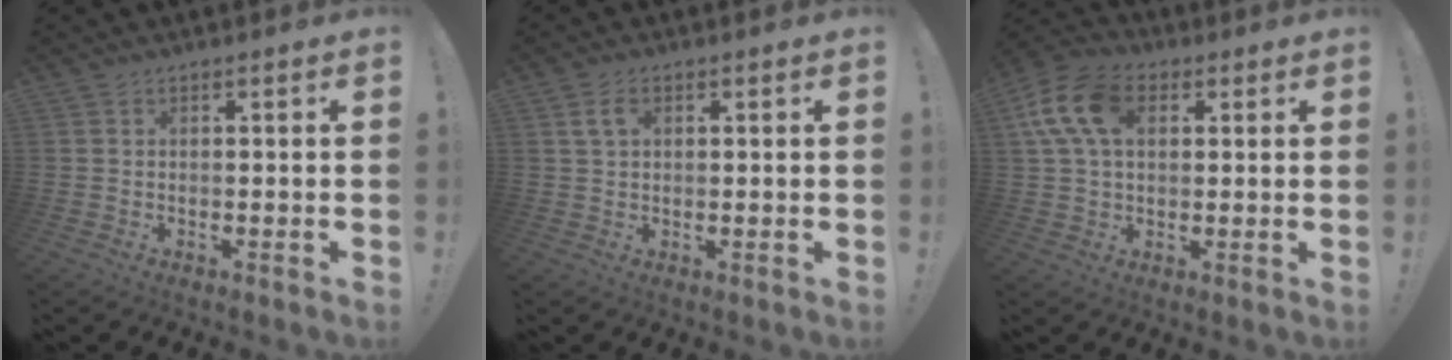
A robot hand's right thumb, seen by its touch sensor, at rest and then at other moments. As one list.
[{"total": 3.8, "force": [1.5, 2.4, 2.6], "torque": [-0.044, 0.003, 0.027]}, {"total": 15.1, "force": [4.4, 9.9, 10.6], "torque": [-0.195, 0.000, 0.083]}]